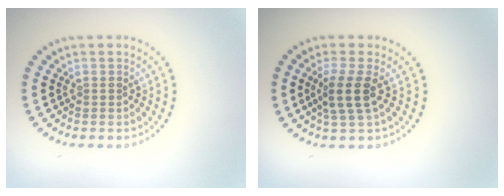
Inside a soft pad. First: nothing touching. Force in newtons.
{"total": 2.7, "press": 2.1, "slide": 1.7}